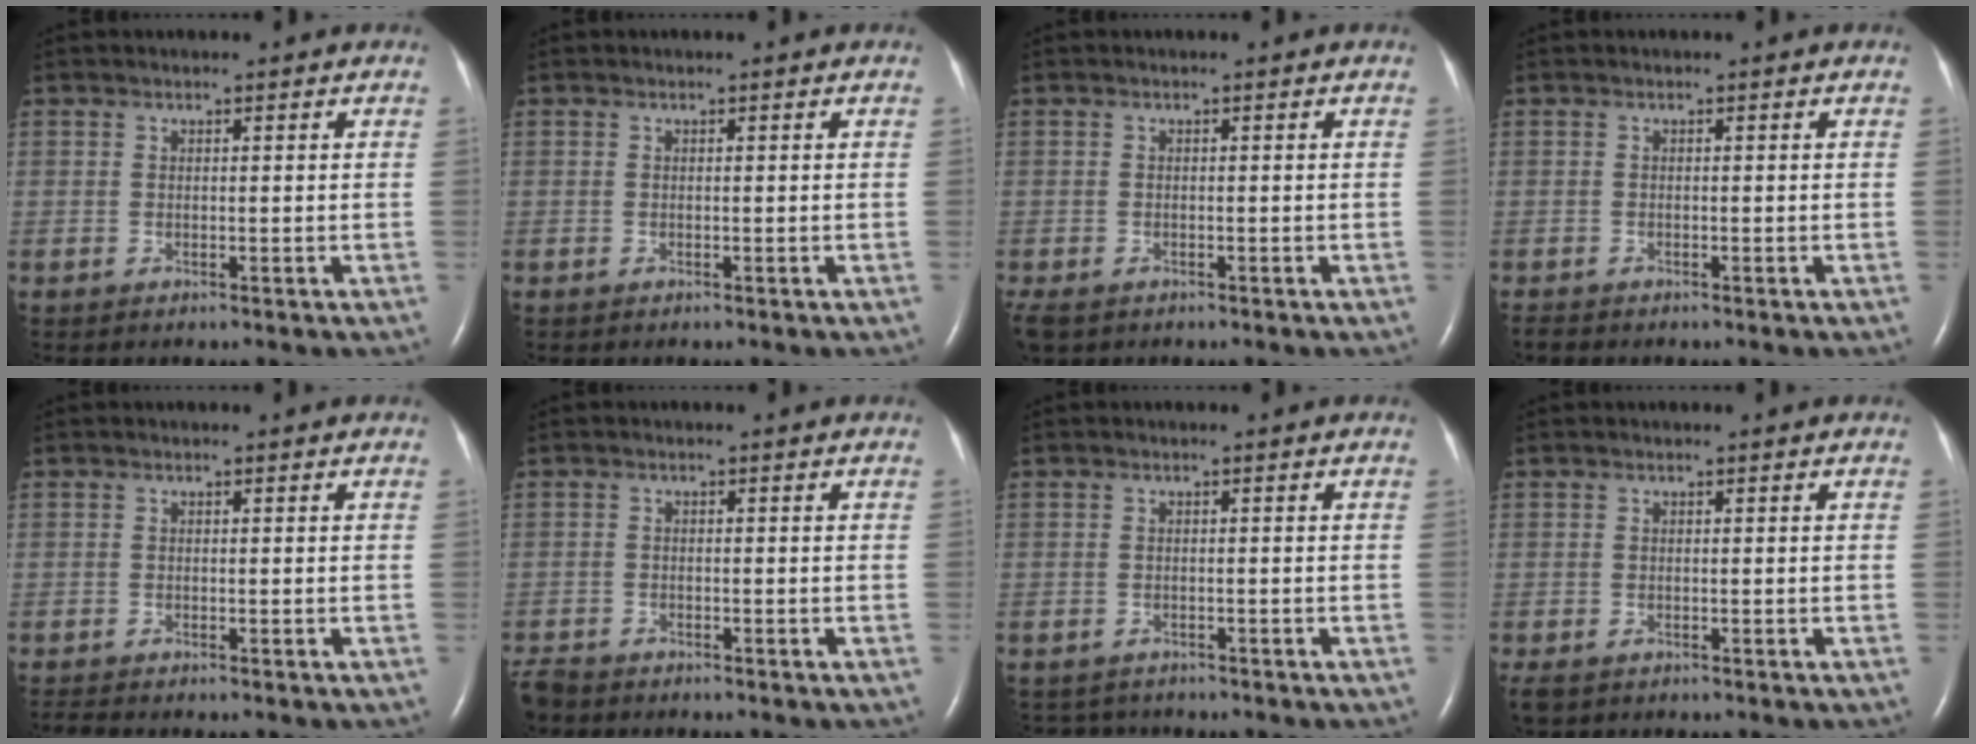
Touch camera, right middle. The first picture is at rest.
{"total": 0.0}
{"total": 3.1, "force": [-2.2, 1.8, 1.3], "torque": [-0.028, -0.006, -0.035]}
{"total": 0.7, "force": [-0.7, 0.0, 0.0], "torque": [-0.008, -0.004, -0.013]}
{"total": 1.0, "force": [-1.0, -0.2, 0.0], "torque": [-0.010, -0.008, -0.018]}
{"total": 3.3, "force": [-3.1, 1.1, 0.5], "torque": [-0.013, -0.009, -0.058]}
{"total": 2.4, "force": [-2.2, 0.9, -0.4], "torque": [0.003, -0.005, -0.032]}
{"total": 2.2, "force": [-1.5, 1.3, 1.0], "torque": [-0.023, -0.005, -0.021]}